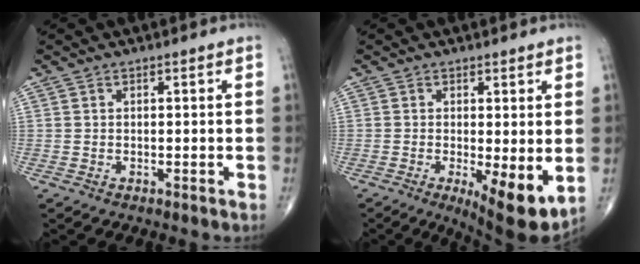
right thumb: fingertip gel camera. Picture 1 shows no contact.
{"total": 9.3, "force": [-1.6, 2.8, 8.7], "torque": [-0.128, -0.026, -0.020]}